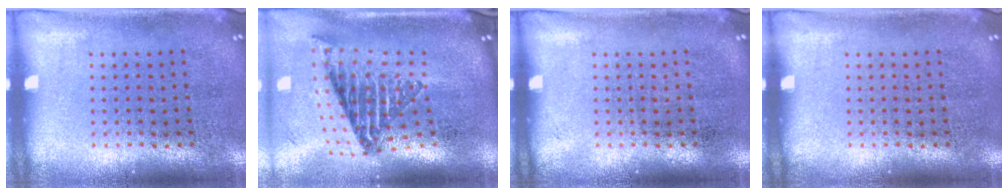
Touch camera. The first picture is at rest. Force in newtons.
{"total": 2.4, "press": 1.6, "slide": 1.8}
{"total": 0.0}
{"total": 0.0}